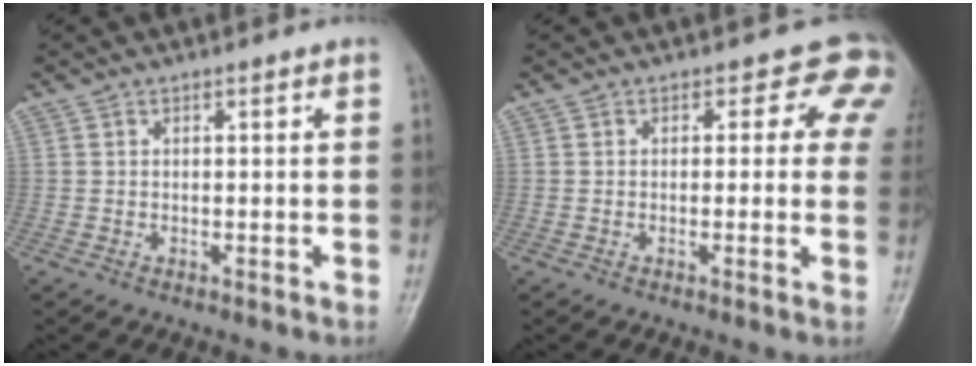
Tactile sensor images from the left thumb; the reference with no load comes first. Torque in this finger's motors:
{"motor_torque": [0.27, 0.30, 0.24, 0.01, 0.07]}